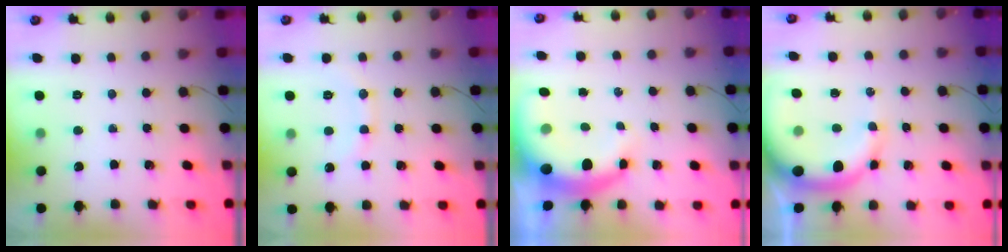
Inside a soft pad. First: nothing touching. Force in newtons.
{"total": 8.1, "press": 8.0, "slide": 1.3}
{"total": 9.4, "press": 9.2, "slide": 2.1}
{"total": 13.0, "press": 12.7, "slide": 2.4}